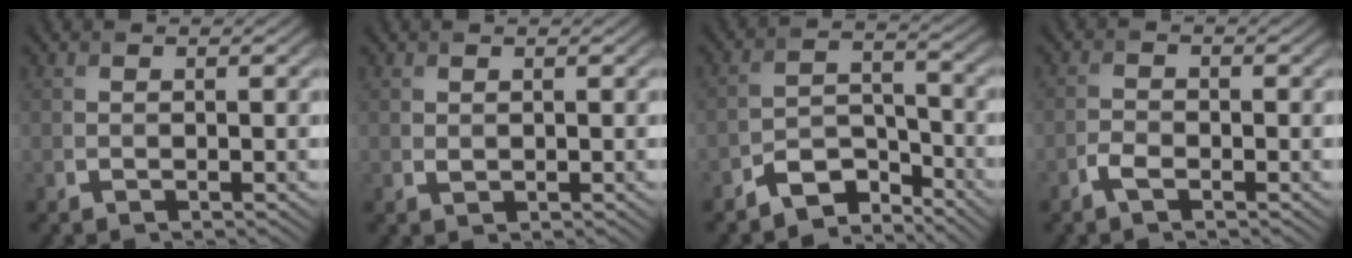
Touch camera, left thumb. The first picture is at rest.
{"total": 0.5, "force": [0.2, 0.4, 0.3], "torque": [-0.008, -0.002, 0.007]}
{"total": 6.1, "force": [-5.2, 2.4, 2.1], "torque": [-0.032, 0.001, -0.102]}
{"total": 2.0, "force": [-1.4, 0.8, 1.3], "torque": [-0.029, 0.001, -0.032]}